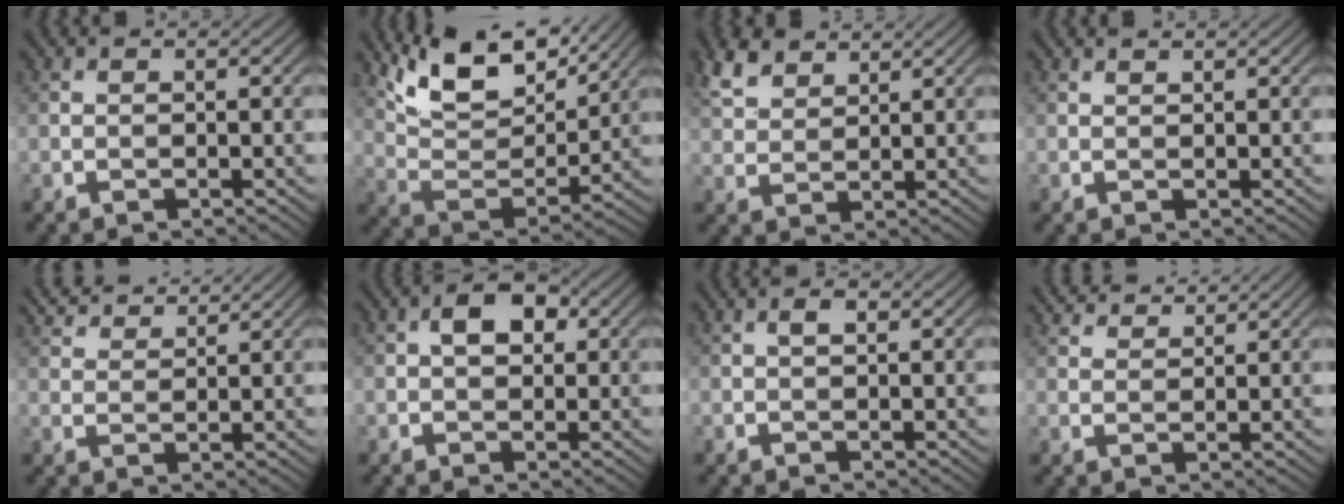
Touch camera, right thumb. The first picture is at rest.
{"total": 11.6, "force": [8.4, 4.4, 6.6], "torque": [-0.149, -0.004, 0.149]}
{"total": 5.5, "force": [3.9, 2.8, 2.7], "torque": [-0.072, 0.009, 0.083]}
{"total": 0.6, "force": [0.6, -0.1, 0.2], "torque": [-0.005, 0.002, 0.015]}
{"total": 5.1, "force": [4.6, 0.9, 1.9], "torque": [-0.057, 0.013, 0.089]}
{"total": 4.1, "force": [1.0, 2.7, 3.0], "torque": [-0.050, 0.008, 0.010]}
{"total": 1.3, "force": [0.4, 0.6, 1.1], "torque": [-0.019, 0.002, 0.005]}
{"total": 4.1, "force": [3.8, 0.7, 1.5], "torque": [-0.039, 0.007, 0.073]}